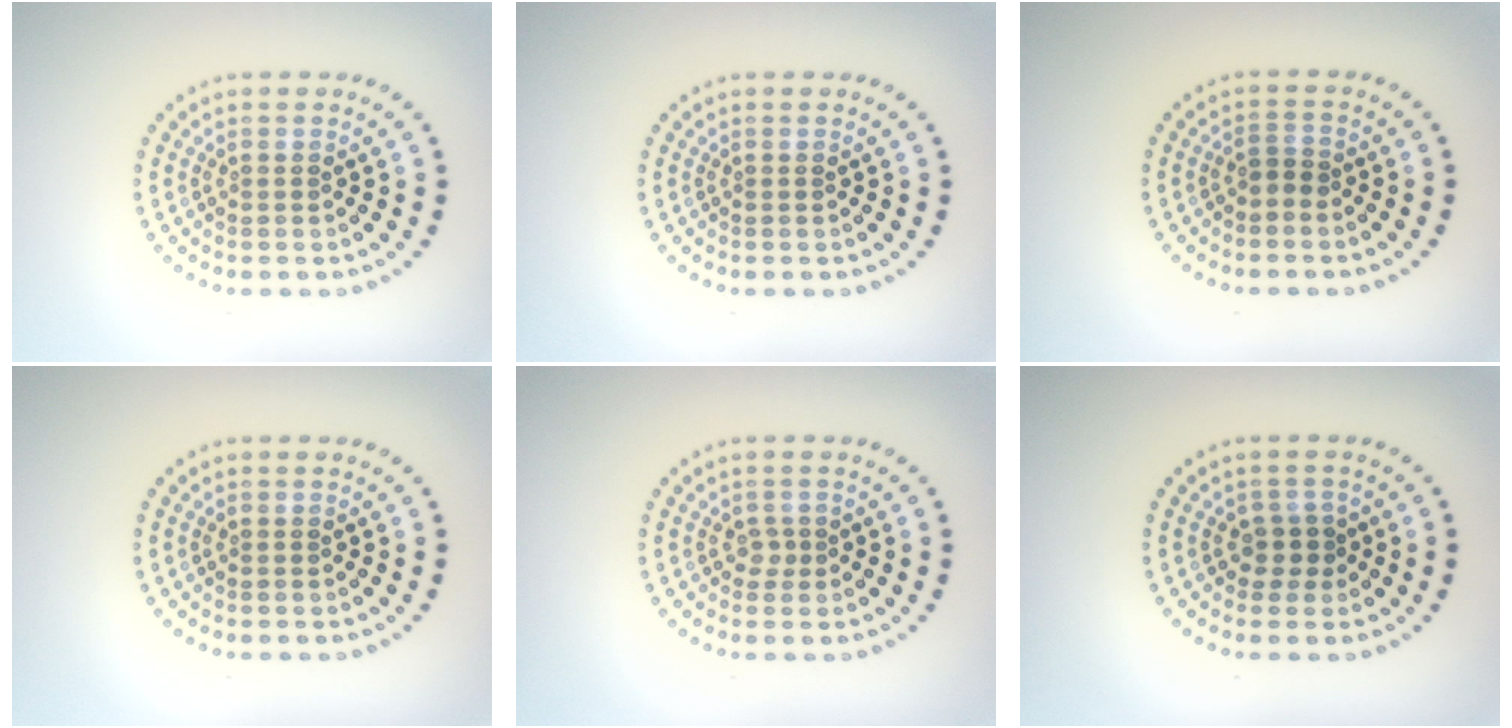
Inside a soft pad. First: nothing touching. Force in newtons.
{"total": 0.0}
{"total": 1.3, "press": 1.0, "slide": 0.8}
{"total": 0.0}
{"total": 0.9, "press": 0.7, "slide": 0.6}
{"total": 1.8, "press": 1.5, "slide": 1.0}